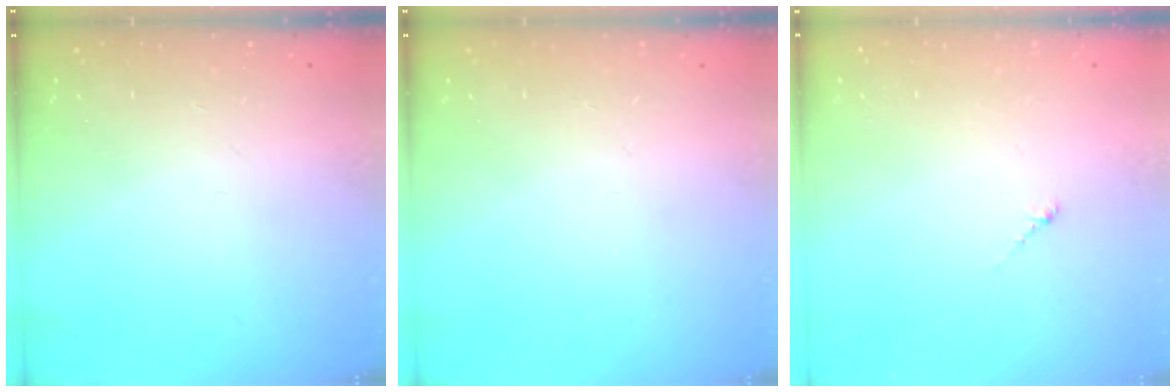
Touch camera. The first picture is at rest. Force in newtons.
{"total": 0.0}
{"total": 0.8, "press": 0.6, "slide": 0.4}